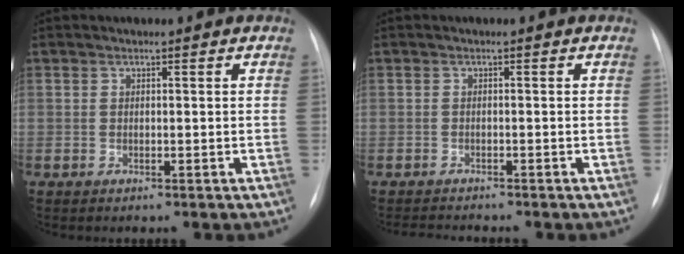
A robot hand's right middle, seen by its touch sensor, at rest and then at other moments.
{"total": 2.7, "force": [-2.7, -0.2, 0.5], "torque": [-0.008, -0.012, -0.042]}